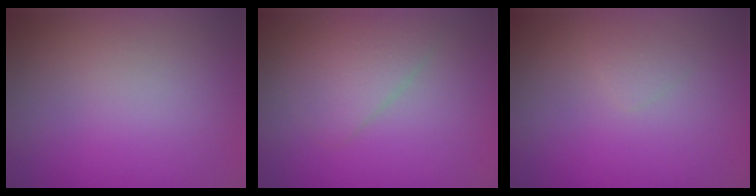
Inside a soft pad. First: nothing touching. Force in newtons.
{"total": 2.8, "press": 2.7, "slide": 0.2}
{"total": 0.7, "press": 0.7, "slide": 0.1}